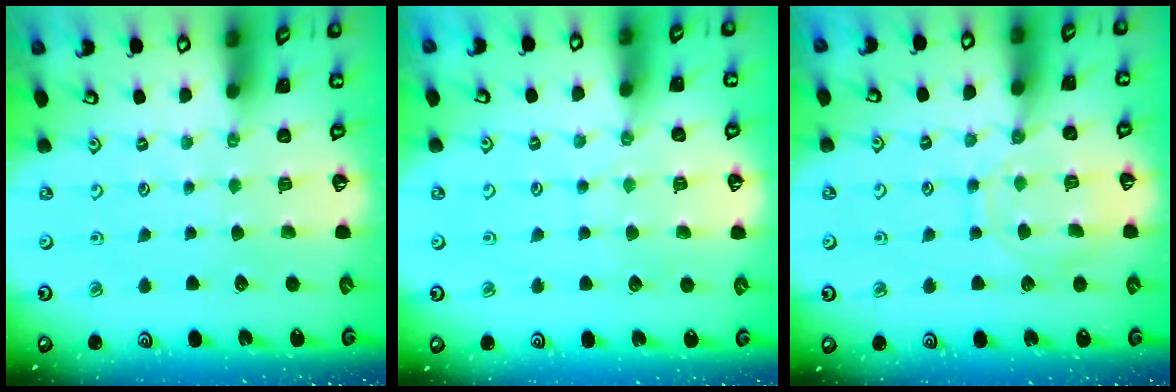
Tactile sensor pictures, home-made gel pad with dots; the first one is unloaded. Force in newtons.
{"total": 4.5, "press": 4.5, "slide": 0.5}
{"total": 11.6, "press": 11.6, "slide": 1.0}